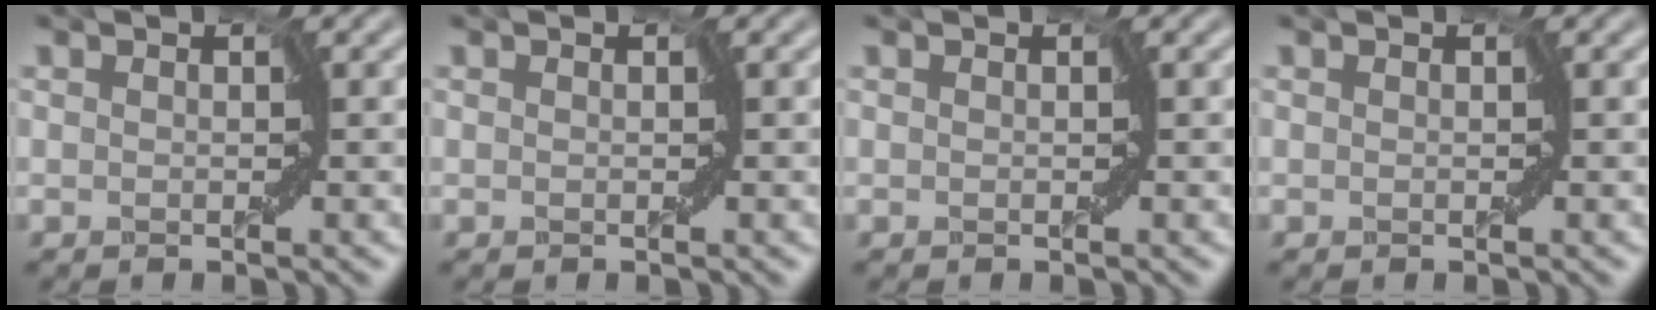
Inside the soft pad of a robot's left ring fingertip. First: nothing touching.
{"total": 0.0}
{"total": 0.0}
{"total": 0.0}